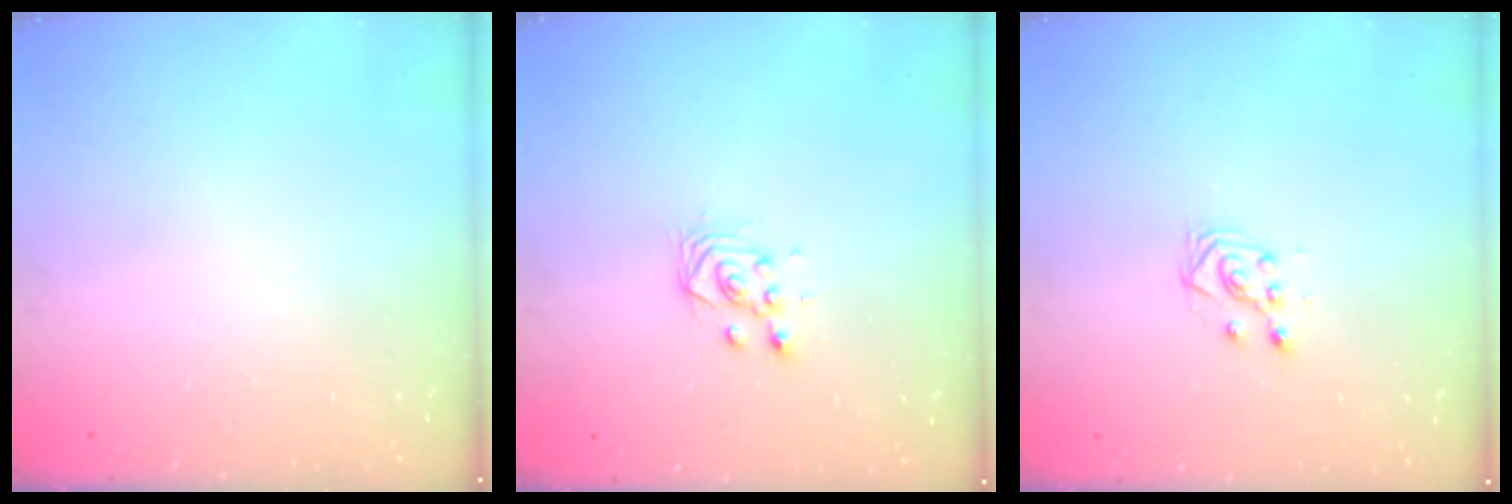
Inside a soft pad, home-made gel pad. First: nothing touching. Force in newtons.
{"total": 3.7, "press": 3.4, "slide": 1.4}
{"total": 3.3, "press": 3.2, "slide": 0.8}